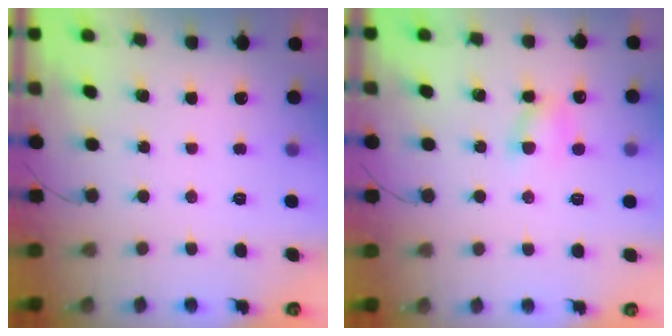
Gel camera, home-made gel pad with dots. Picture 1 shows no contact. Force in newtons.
{"total": 5.4, "press": 5.2, "slide": 1.5}